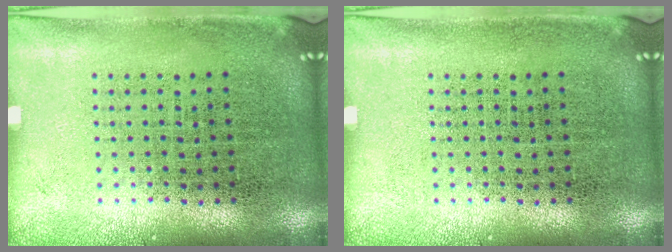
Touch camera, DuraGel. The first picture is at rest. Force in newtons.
{"total": 0.0}